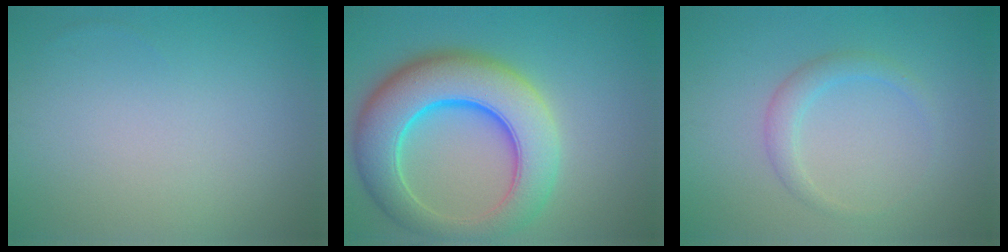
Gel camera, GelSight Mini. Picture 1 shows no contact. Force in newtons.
{"total": 10.5, "press": 10.5, "slide": 0.2}
{"total": 2.0, "press": 2.0, "slide": 0.0}